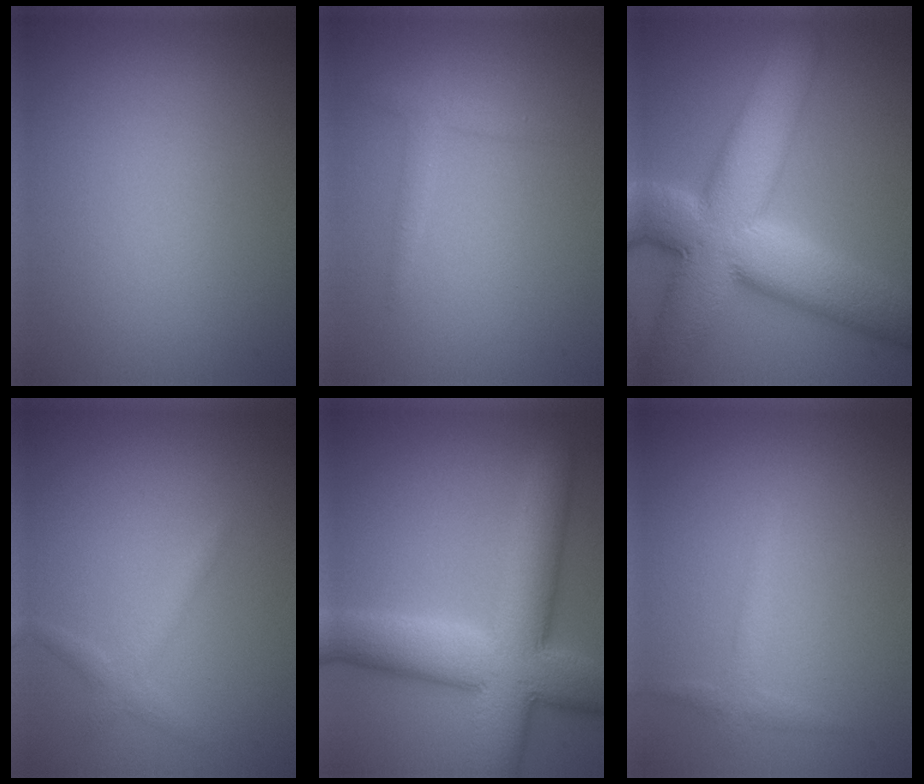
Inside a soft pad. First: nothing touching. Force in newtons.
{"total": 1.6, "press": 1.5, "slide": 0.1}
{"total": 14.1, "press": 14.1, "slide": 1.1}
{"total": 1.7, "press": 1.7, "slide": 0.0}
{"total": 10.8, "press": 10.8, "slide": 0.3}
{"total": 1.5, "press": 1.5, "slide": 0.1}